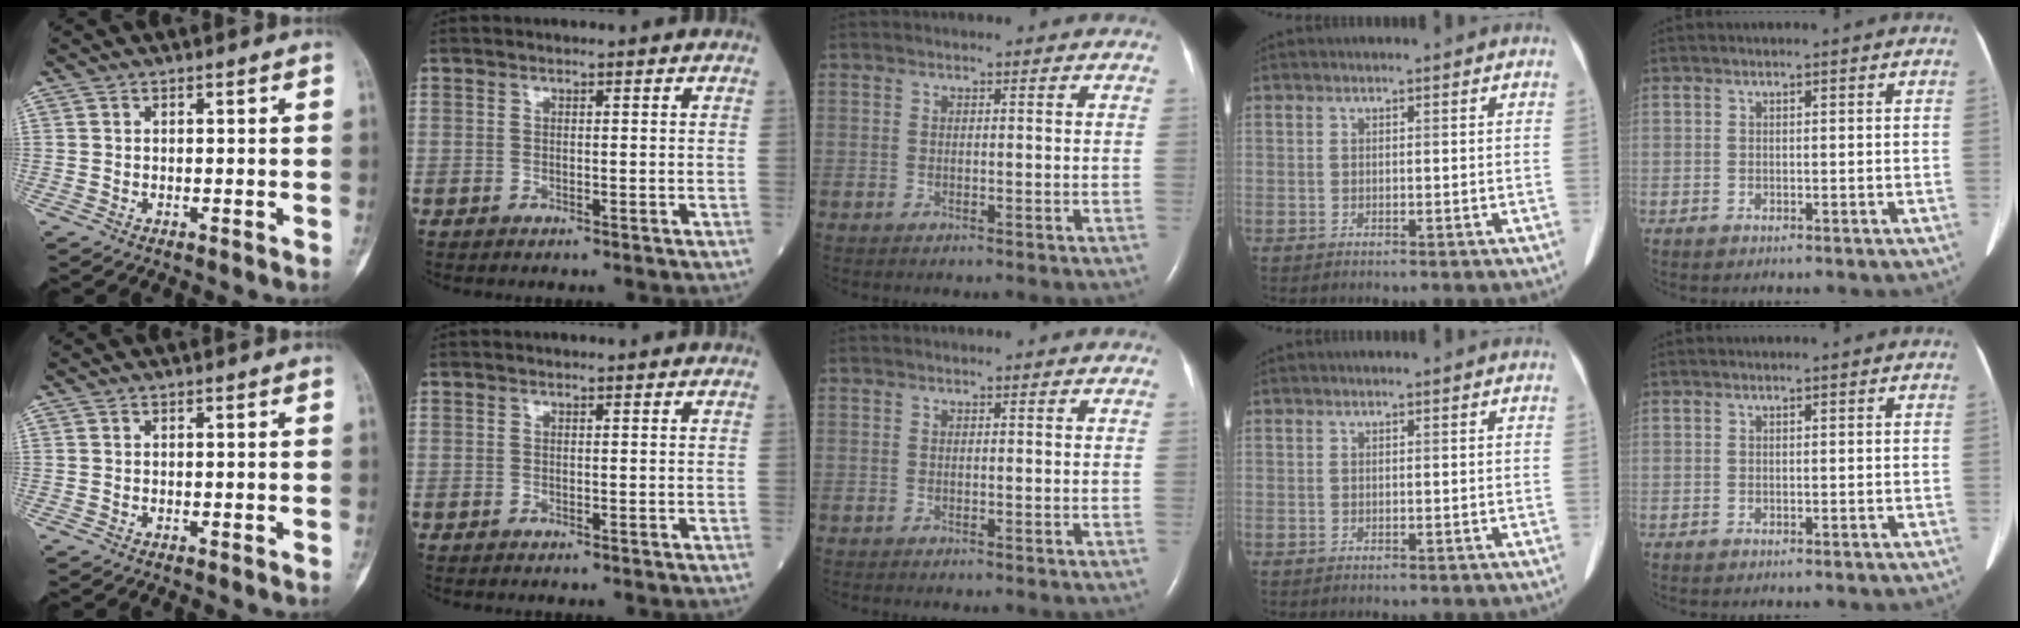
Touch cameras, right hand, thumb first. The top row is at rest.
{}